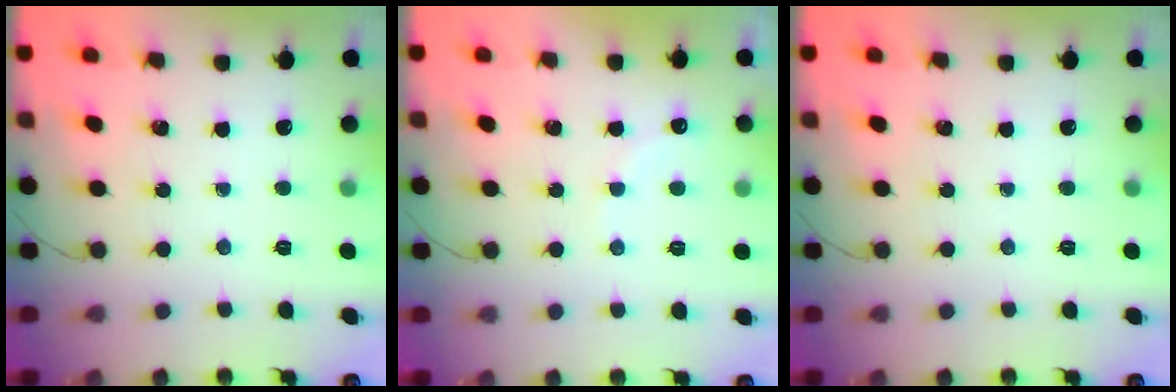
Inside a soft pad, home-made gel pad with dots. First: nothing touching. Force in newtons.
{"total": 6.7, "press": 6.6, "slide": 1.0}
{"total": 0.0}